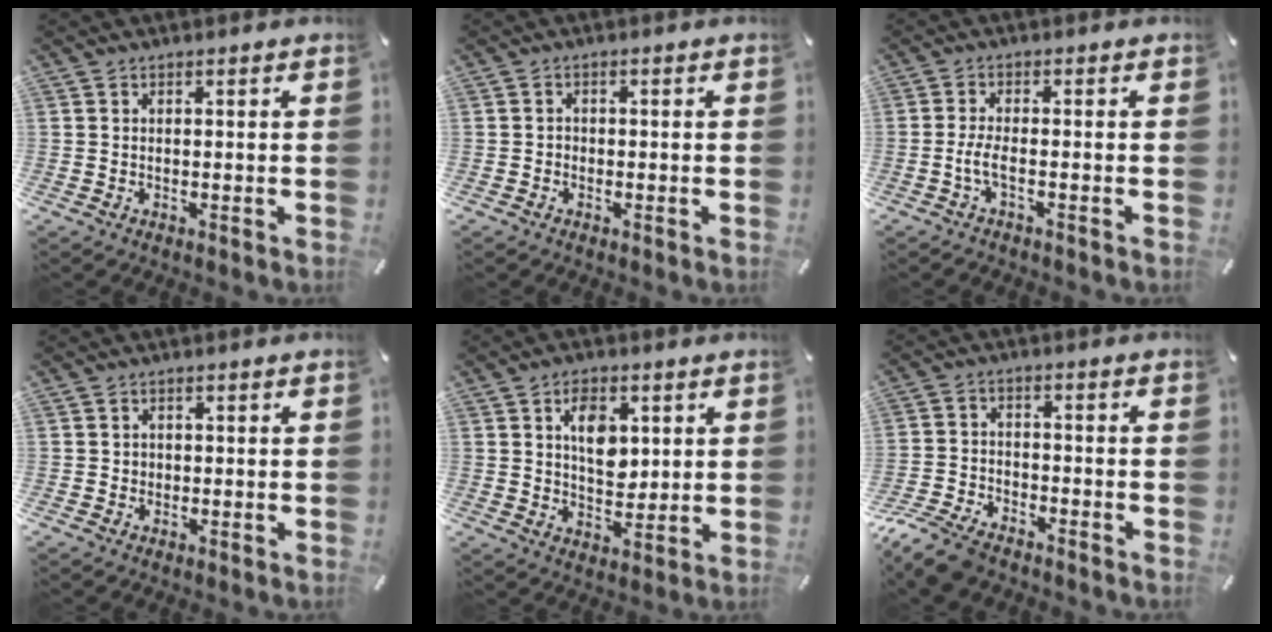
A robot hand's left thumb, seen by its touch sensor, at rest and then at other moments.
{"total": 1.2, "force": [-0.8, 0.8, 0.4], "torque": [-0.008, 0.006, -0.019]}
{"total": 3.8, "force": [-1.3, 0.7, 3.5], "torque": [-0.083, -0.009, -0.029]}
{"total": 1.4, "force": [-0.1, 1.3, 0.4], "torque": [-0.008, 0.006, -0.006]}
{"total": 8.3, "force": [2.6, 5.7, 5.4], "torque": [-0.070, -0.004, 0.041]}
{"total": 8.9, "force": [-7.4, 3.5, 3.5], "torque": [-0.077, 0.032, -0.145]}